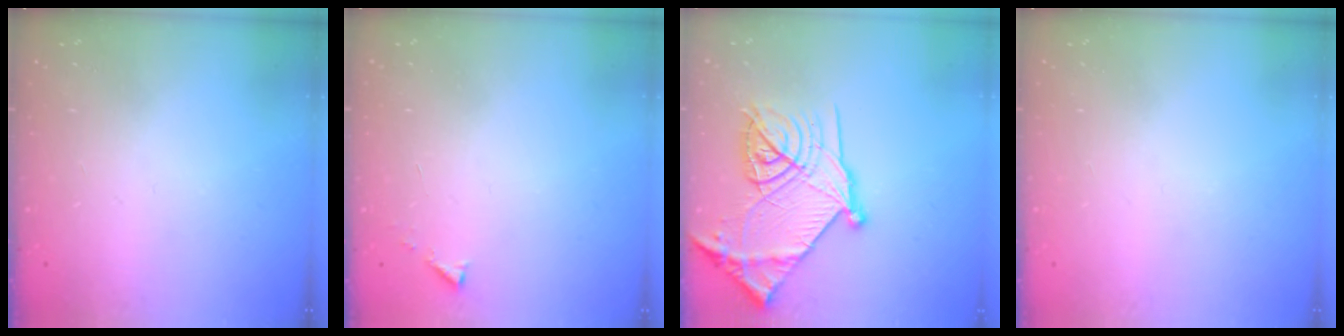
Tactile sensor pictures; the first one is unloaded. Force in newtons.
{"total": 2.9, "press": 2.9, "slide": 0.4}
{"total": 23.6, "press": 23.5, "slide": 2.1}
{"total": 0.0}